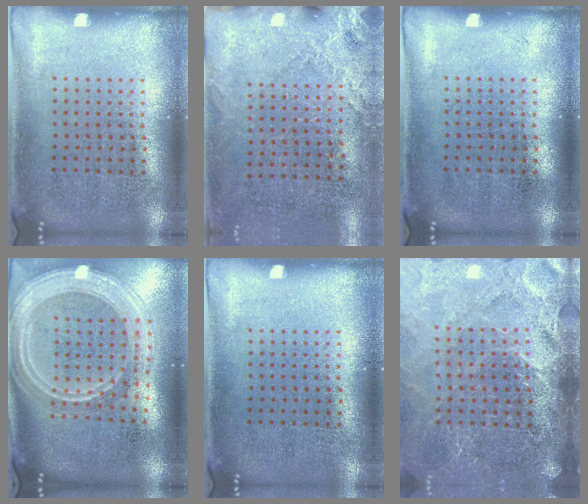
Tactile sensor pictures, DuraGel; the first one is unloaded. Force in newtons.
{"total": 2.6, "press": 2.4, "slide": 1.0}
{"total": 0.0}
{"total": 3.0, "press": 2.4, "slide": 1.8}
{"total": 0.0}
{"total": 3.7, "press": 3.2, "slide": 1.9}